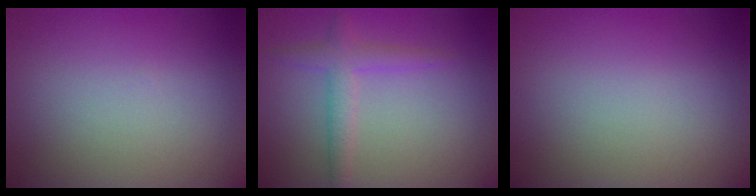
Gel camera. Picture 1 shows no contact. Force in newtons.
{"total": 2.5, "press": 2.5, "slide": 0.1}
{"total": 0.0}